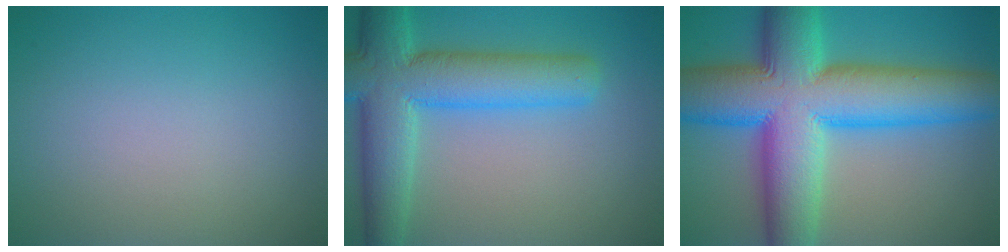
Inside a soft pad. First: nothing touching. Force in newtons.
{"total": 9.0, "press": 9.0, "slide": 0.3}
{"total": 15.4, "press": 15.4, "slide": 0.3}